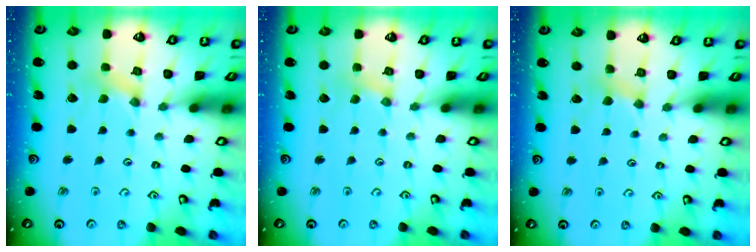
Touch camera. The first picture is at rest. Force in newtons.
{"total": 0.0}
{"total": 2.7, "press": 2.7, "slide": 0.4}